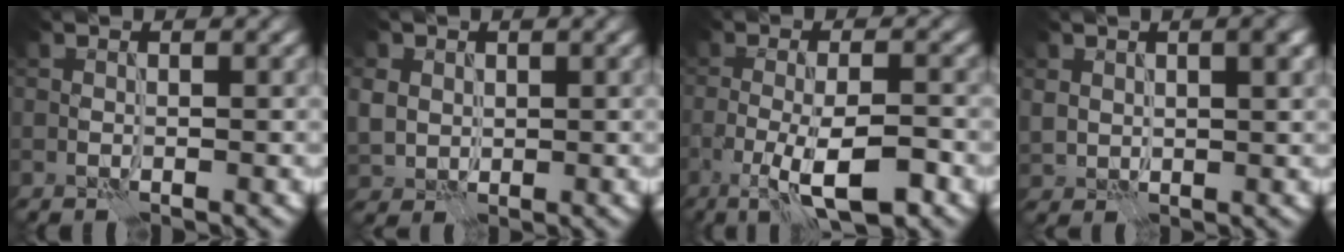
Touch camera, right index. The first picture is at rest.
{"total": 3.2, "force": [0.9, 2.8, 1.2], "torque": [-0.048, 0.004, 0.025]}
{"total": 6.6, "force": [-3.0, 1.6, 5.7], "torque": [-0.099, -0.001, -0.054]}
{"total": 3.7, "force": [1.5, 2.3, 2.5], "torque": [-0.053, -0.001, 0.026]}